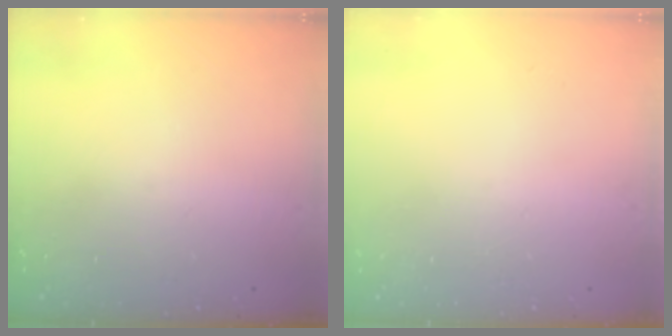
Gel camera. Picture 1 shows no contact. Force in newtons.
{"total": 0.0}